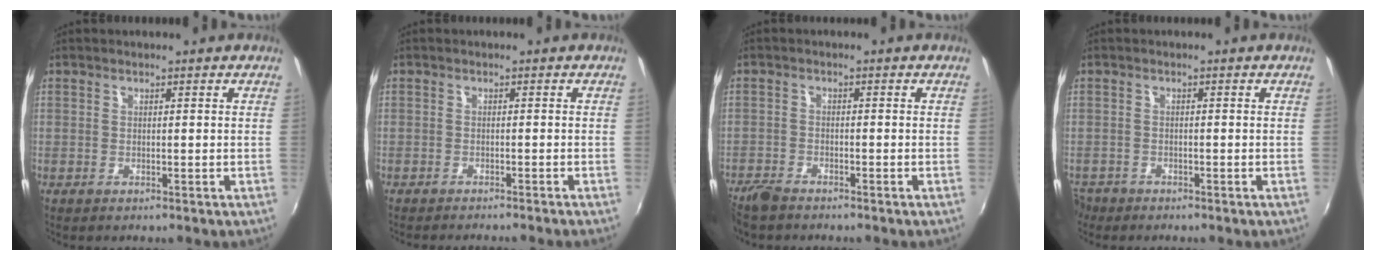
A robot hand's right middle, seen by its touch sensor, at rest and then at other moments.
{"total": 3.2, "force": [-2.9, -0.3, 1.2], "torque": [-0.036, -0.007, -0.046]}
{"total": 3.8, "force": [-3.5, 1.0, 1.2], "torque": [-0.041, -0.012, -0.072]}
{"total": 3.7, "force": [-2.7, 2.4, 0.8], "torque": [-0.030, -0.007, -0.053]}